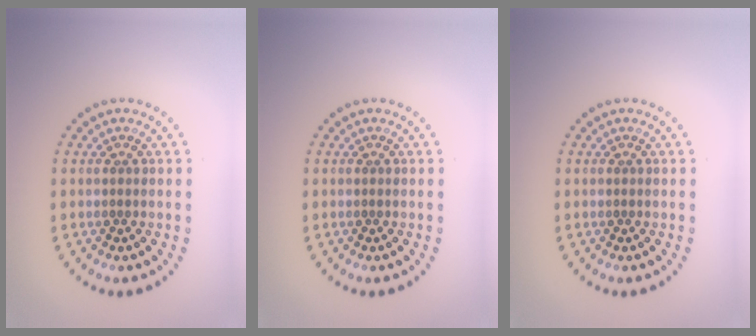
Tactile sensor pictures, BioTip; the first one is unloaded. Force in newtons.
{"total": 0.0}
{"total": 0.0}